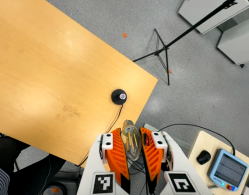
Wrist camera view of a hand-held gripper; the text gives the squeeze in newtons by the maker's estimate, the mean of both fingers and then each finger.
{"total": 21.3, "left": 25.7, "right": 17.0}